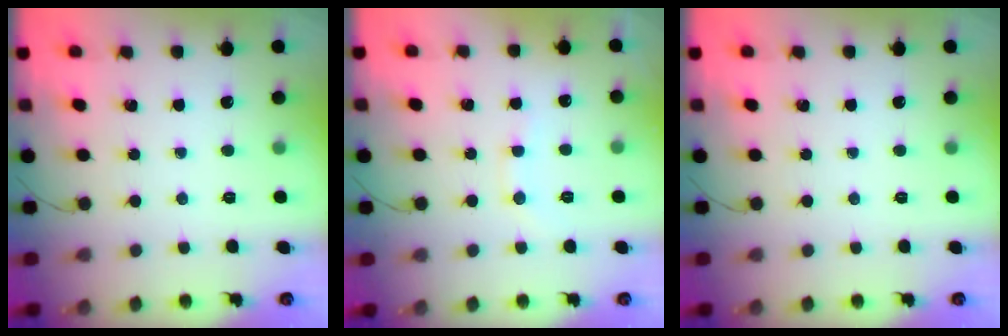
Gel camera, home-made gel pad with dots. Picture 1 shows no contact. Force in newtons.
{"total": 7.2, "press": 7.1, "slide": 1.2}
{"total": 0.0}